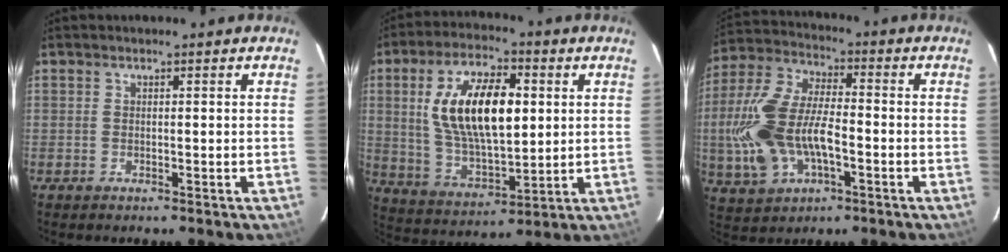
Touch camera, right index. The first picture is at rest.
{"total": 18.0, "force": [3.5, 8.2, 15.7], "torque": [-0.296, 0.011, 0.075]}
{"total": 17.7, "force": [-3.5, 9.3, 14.6], "torque": [-0.329, 0.003, -0.059]}